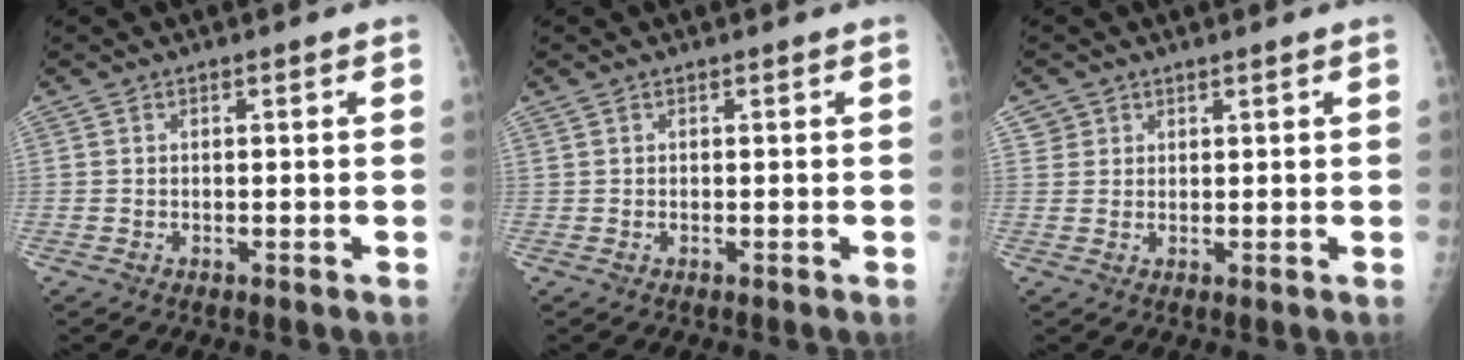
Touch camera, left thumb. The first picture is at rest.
{"total": 0.0}
{"total": 1.7, "force": [1.1, 1.2, -0.4], "torque": [0.027, -0.003, 0.013]}